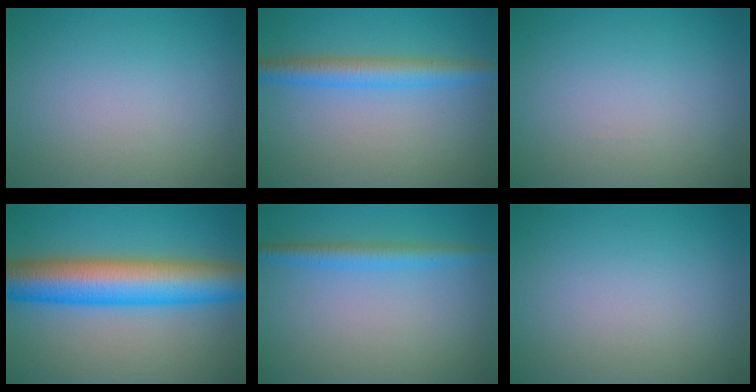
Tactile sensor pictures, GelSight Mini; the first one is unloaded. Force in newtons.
{"total": 3.6, "press": 3.6, "slide": 0.0}
{"total": 0.0}
{"total": 10.5, "press": 10.4, "slide": 0.1}
{"total": 2.4, "press": 2.4, "slide": 0.2}
{"total": 0.0}